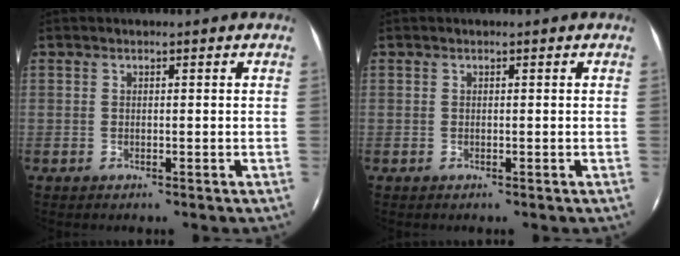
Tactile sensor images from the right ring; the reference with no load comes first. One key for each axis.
{"total": 0.0}